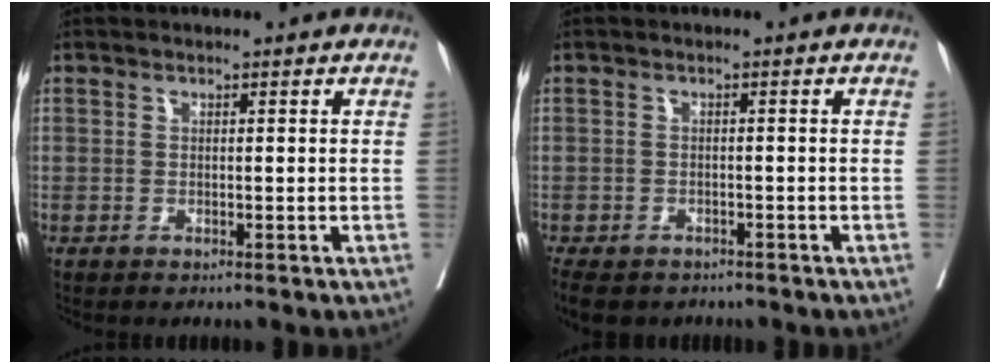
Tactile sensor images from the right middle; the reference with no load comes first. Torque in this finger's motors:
{"motor_torque": [0.72, -0.71, 0.27, 0.08]}